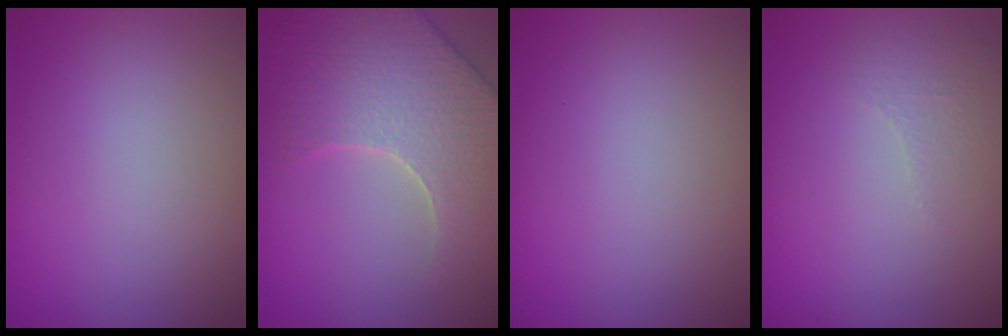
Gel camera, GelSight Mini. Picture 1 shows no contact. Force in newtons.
{"total": 6.6, "press": 5.7, "slide": 3.4}
{"total": 0.0}
{"total": 0.9, "press": 0.5, "slide": 0.8}